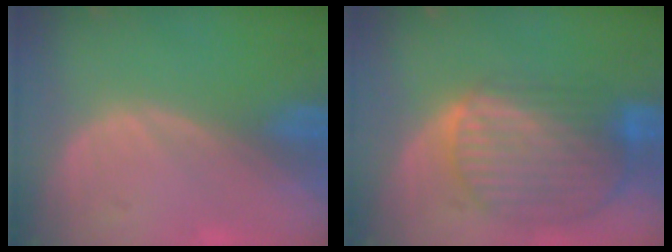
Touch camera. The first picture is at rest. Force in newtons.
{"total": 10.4, "press": 8.8, "slide": 5.5}